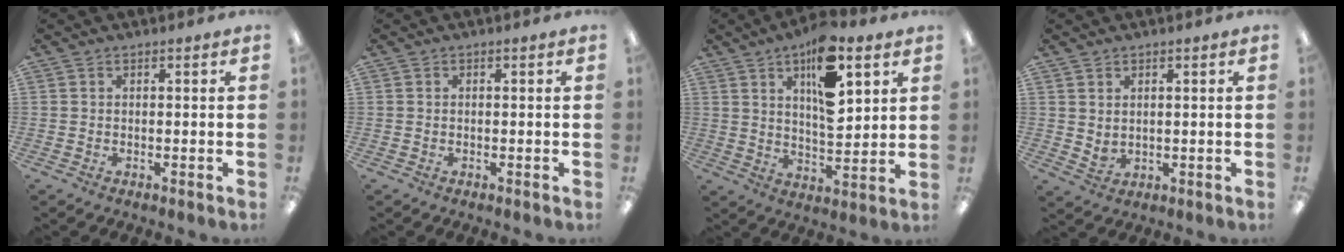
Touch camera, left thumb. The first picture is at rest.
{"total": 0.0}
{"total": 15.6, "force": [8.0, 6.4, 11.7], "torque": [-0.171, -0.033, 0.130]}
{"total": 2.4, "force": [1.9, 1.3, 0.7], "torque": [-0.009, -0.011, 0.033]}